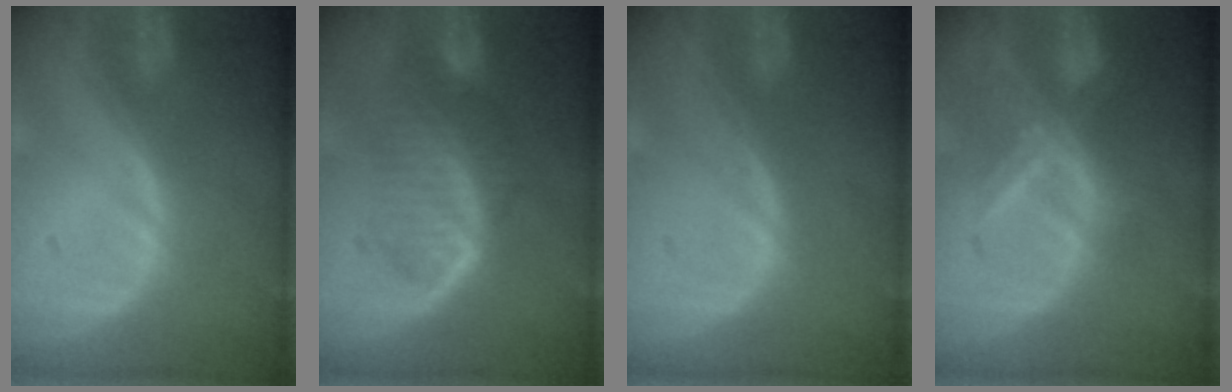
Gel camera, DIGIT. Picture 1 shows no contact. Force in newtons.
{"total": 6.5, "press": 6.3, "slide": 1.8}
{"total": 0.0}
{"total": 6.4, "press": 6.2, "slide": 1.6}